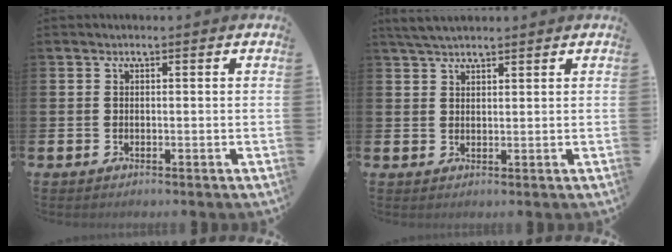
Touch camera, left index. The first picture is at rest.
{"total": 3.5, "force": [3.1, 0.9, 1.3], "torque": [-0.032, -0.004, 0.058]}